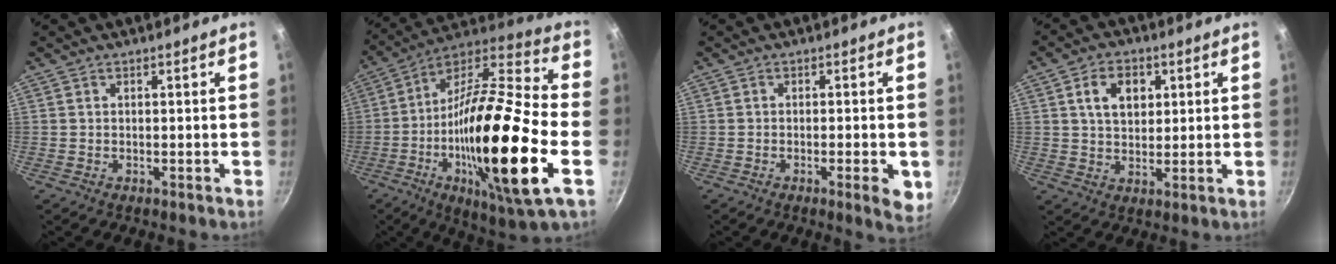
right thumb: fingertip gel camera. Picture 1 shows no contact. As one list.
[{"total": 30.4, "force": [-7.0, 7.4, 28.7], "torque": [-0.488, 0.012, -0.129]}, {"total": 5.2, "force": [-1.5, 1.3, 4.8], "torque": [-0.060, 0.001, -0.021]}, {"total": 7.5, "force": [2.4, 5.2, 4.9], "torque": [-0.062, 0.000, 0.039]}]